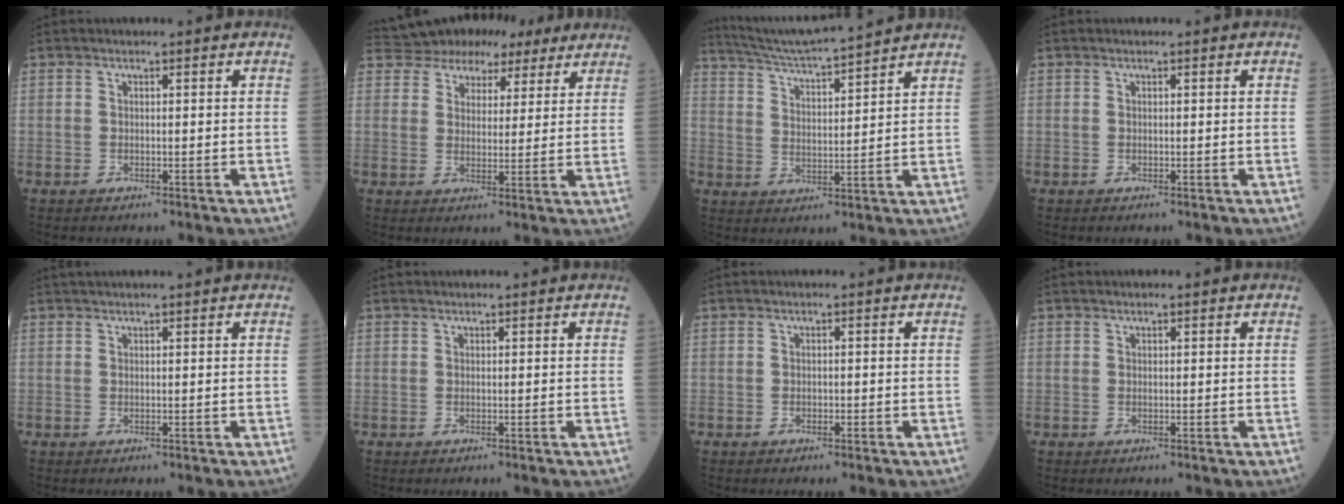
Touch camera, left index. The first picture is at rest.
{"total": 13.4, "force": [11.3, 6.5, 2.9], "torque": [-0.050, 0.043, 0.152]}
{"total": 12.4, "force": [11.6, -1.5, 4.0], "torque": [-0.081, 0.010, 0.189]}
{"total": 0.0}
{"total": 5.7, "force": [5.2, -0.3, 2.3], "torque": [-0.026, 0.029, 0.067]}
{"total": 2.0, "force": [1.9, 0.1, 0.5], "torque": [-0.006, 0.015, 0.026]}
{"total": 0.0}
{"total": 1.4, "force": [1.2, 0.2, 0.6], "torque": [-0.009, 0.012, 0.016]}